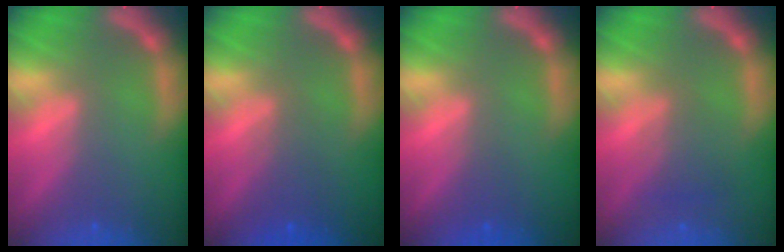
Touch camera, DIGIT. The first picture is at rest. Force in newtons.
{"total": 2.5}
{"total": 0.9}
{"total": 2.5}